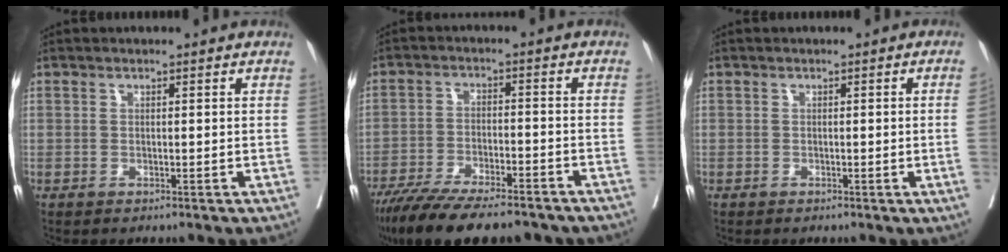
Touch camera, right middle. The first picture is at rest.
{"total": 17.8, "force": [-14.9, 3.9, 9.1], "torque": [-0.151, -0.019, -0.224]}
{"total": 1.7, "force": [-0.3, -0.7, 1.5], "torque": [-0.017, -0.002, -0.002]}